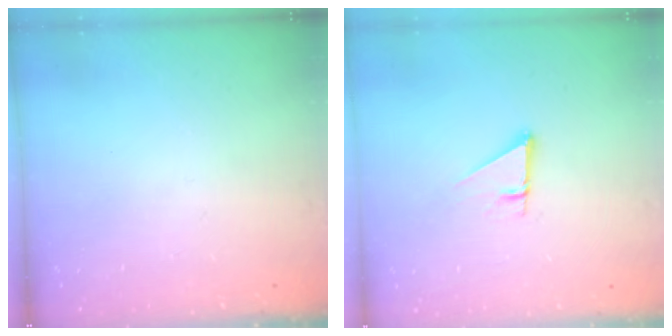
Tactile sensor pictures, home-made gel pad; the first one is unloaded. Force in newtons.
{"total": 2.7, "press": 2.7, "slide": 0.1}